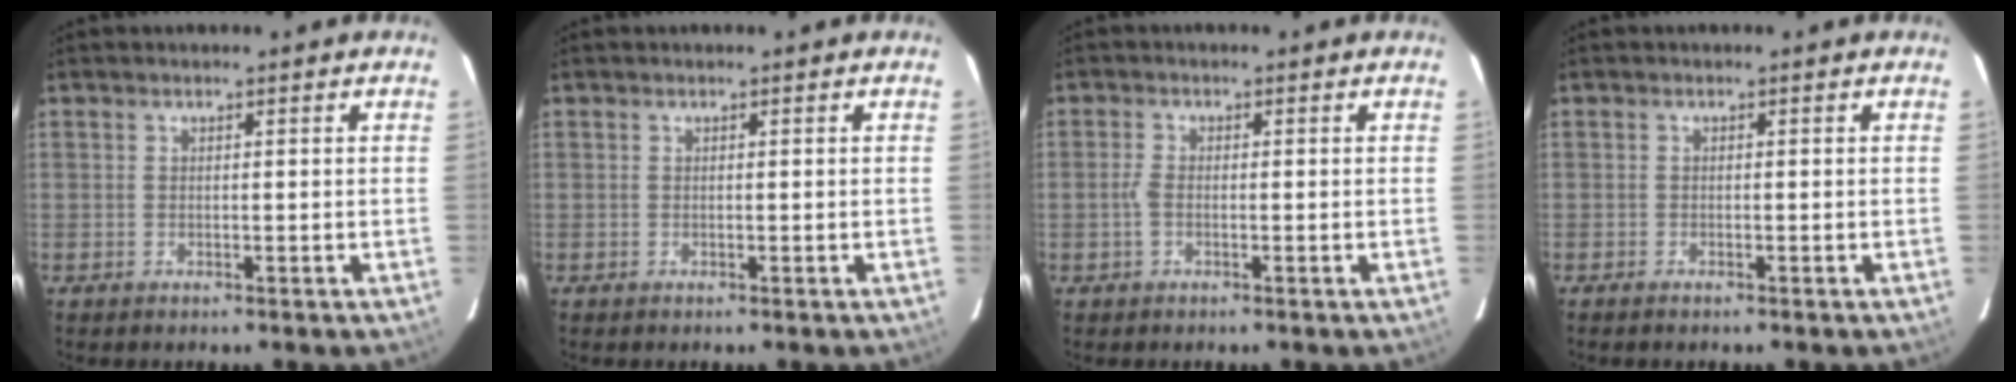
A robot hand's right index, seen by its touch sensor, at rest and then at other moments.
{"total": 0.0}
{"total": 2.0, "force": [-0.7, 1.0, 1.6], "torque": [-0.042, 0.003, -0.014]}
{"total": 0.8, "force": [-0.7, 0.2, 0.3], "torque": [-0.009, -0.002, -0.014]}